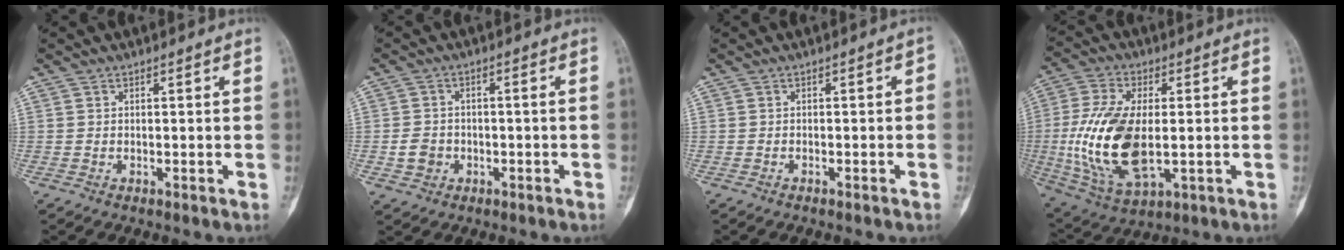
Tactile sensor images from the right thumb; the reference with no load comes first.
{"total": 3.6, "force": [-1.2, 2.9, 1.7], "torque": [-0.023, 0.016, -0.020]}
{"total": 1.2, "force": [-0.6, 0.5, 0.9], "torque": [-0.010, 0.019, -0.012]}
{"total": 17.8, "force": [-1.1, 8.9, 15.4], "torque": [-0.322, -0.008, -0.008]}